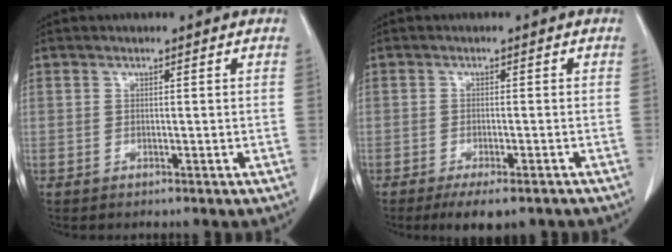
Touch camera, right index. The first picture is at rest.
{"total": 6.6, "force": [-5.0, 1.7, 3.9], "torque": [-0.049, -0.010, -0.070]}